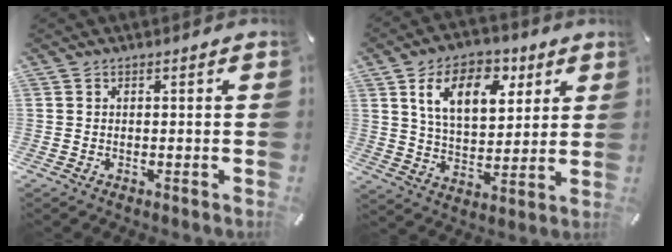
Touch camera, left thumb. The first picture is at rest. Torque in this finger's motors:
{"motor_torque": [0.89, 0.95, 1.29, -1.12, 0.47]}